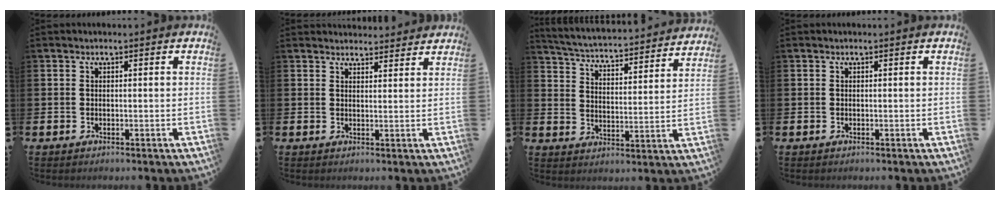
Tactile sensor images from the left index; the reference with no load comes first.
{"total": 2.8, "force": [2.7, 0.4, -0.2], "torque": [0.010, -0.019, 0.048]}
{"total": 4.7, "force": [4.6, 0.3, 0.7], "torque": [-0.040, -0.046, 0.074]}
{"total": 0.0}